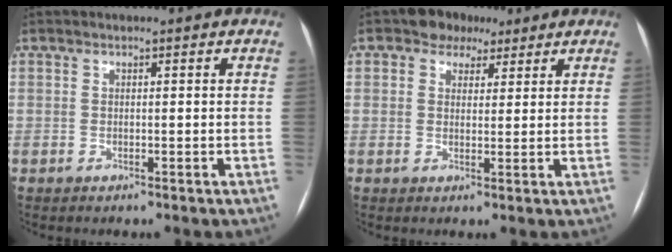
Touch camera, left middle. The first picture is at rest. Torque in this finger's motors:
{"motor_torque": [-0.13, -0.14, 0.00, -0.01]}